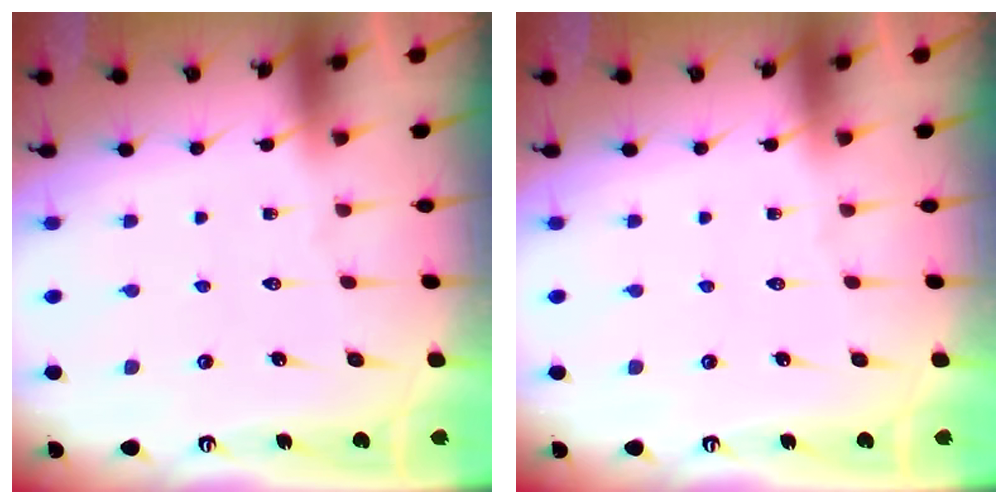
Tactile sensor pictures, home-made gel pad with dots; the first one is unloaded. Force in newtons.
{"total": 0.0}